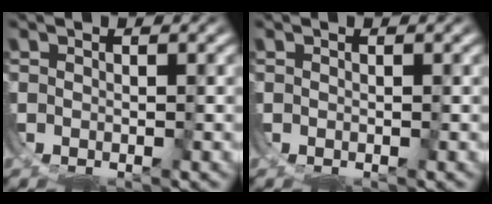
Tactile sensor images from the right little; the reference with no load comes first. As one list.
[{"total": 0.0}]